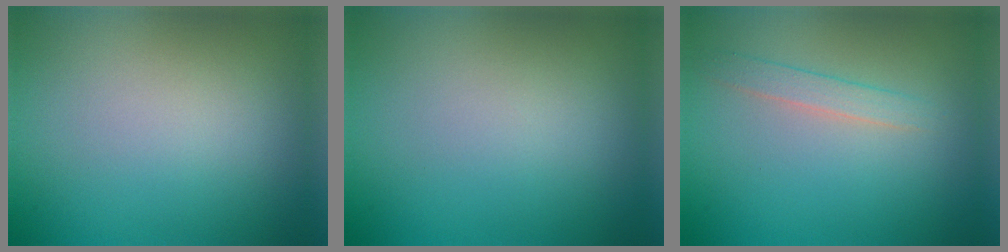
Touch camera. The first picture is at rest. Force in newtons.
{"total": 0.0}
{"total": 1.5, "press": 1.5, "slide": 0.0}